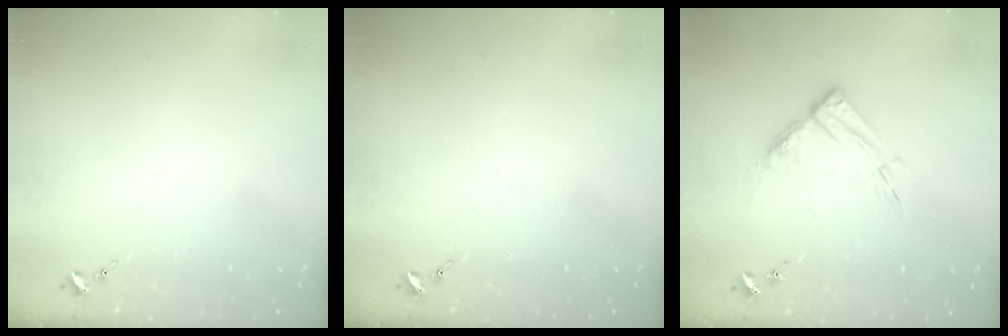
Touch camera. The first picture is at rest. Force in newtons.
{"total": 0.0}
{"total": 9.6, "press": 9.5, "slide": 1.1}